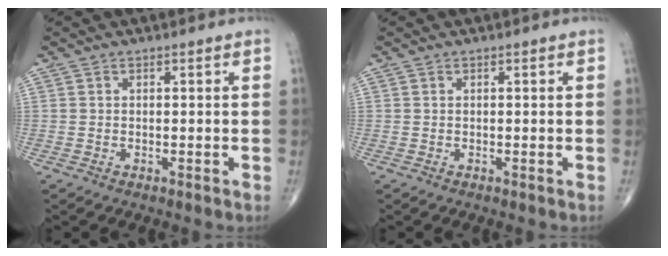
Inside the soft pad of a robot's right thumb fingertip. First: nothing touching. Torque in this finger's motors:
{"motor_torque": [0.00, 0.00, 0.00, 0.00, 0.00]}